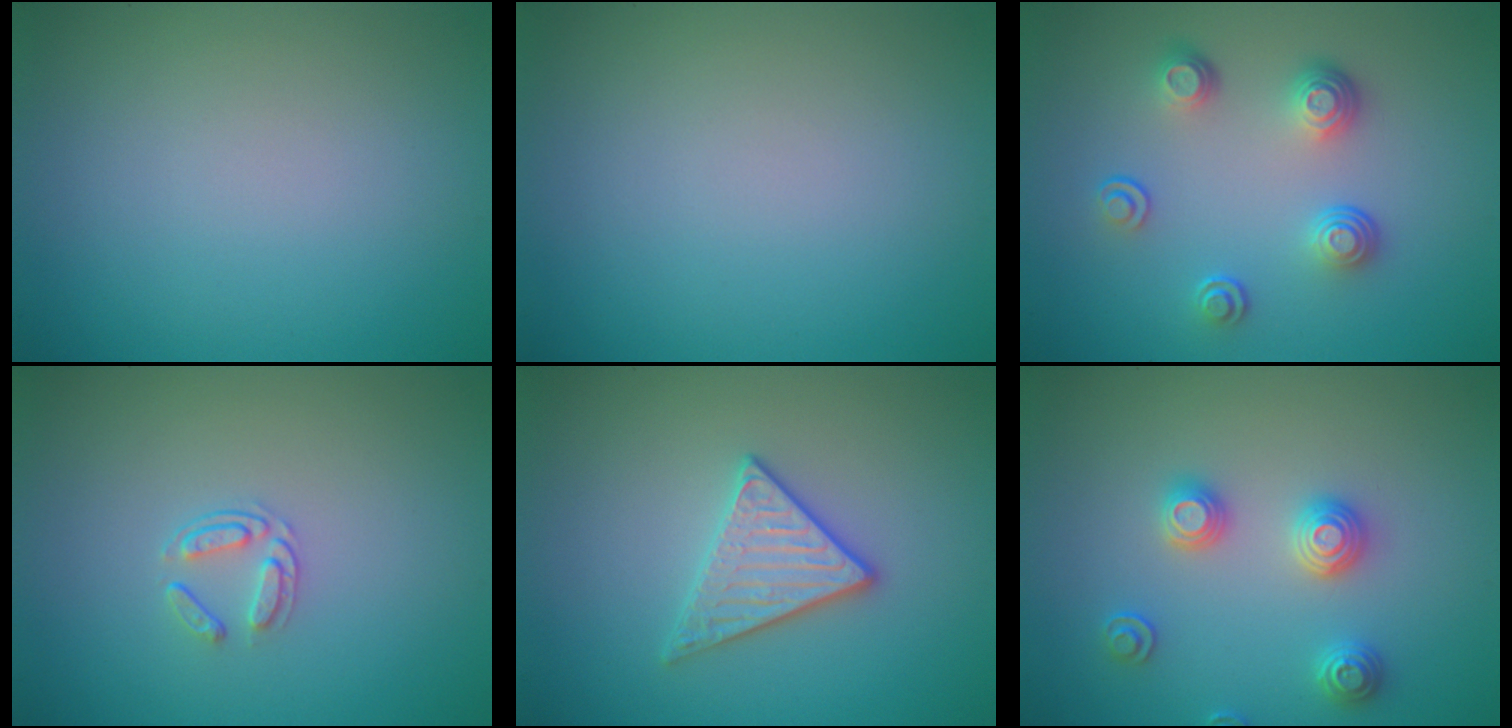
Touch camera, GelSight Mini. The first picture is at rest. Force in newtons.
{"total": 0.0}
{"total": 3.7, "press": 2.7, "slide": 2.6}
{"total": 1.6, "press": 1.0, "slide": 1.2}
{"total": 2.9, "press": 2.8, "slide": 0.7}
{"total": 2.8, "press": 2.8, "slide": 0.2}